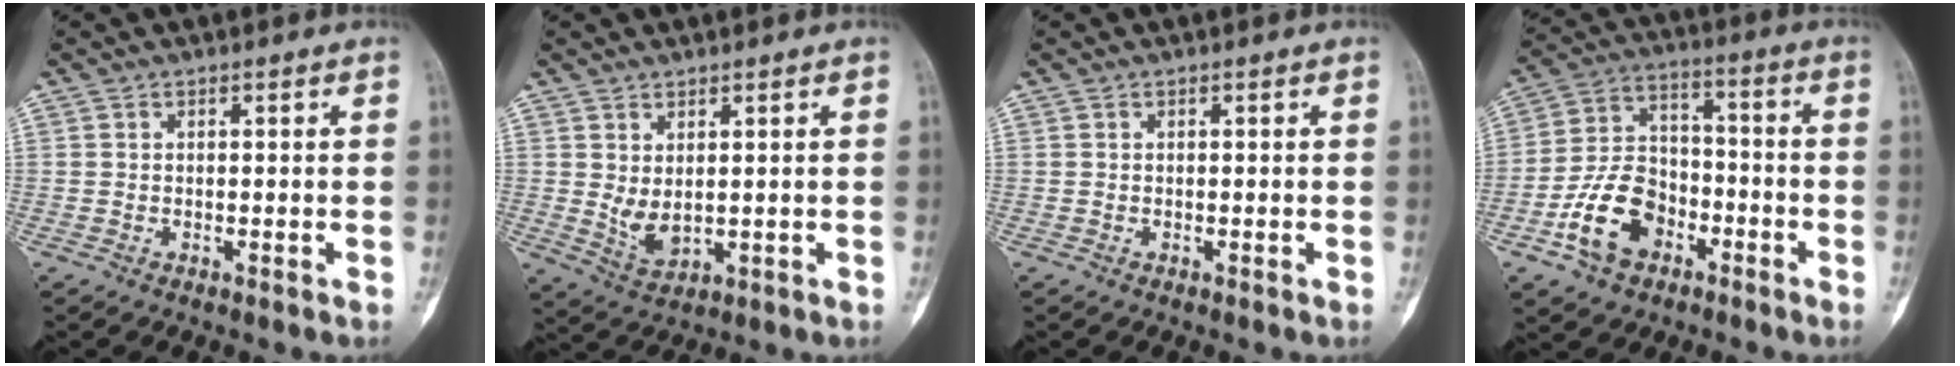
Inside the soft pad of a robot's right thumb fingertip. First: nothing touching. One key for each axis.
{"total": 4.4, "fx": 0.8, "fy": 2.5, "fz": 3.6, "tx": -0.057, "ty": -0.014, "tz": 0.029}
{"total": 0.0}
{"total": 13.0, "fx": -5.9, "fy": 9.0, "fz": 7.4, "tx": -0.110, "ty": 0.049, "tz": -0.110}